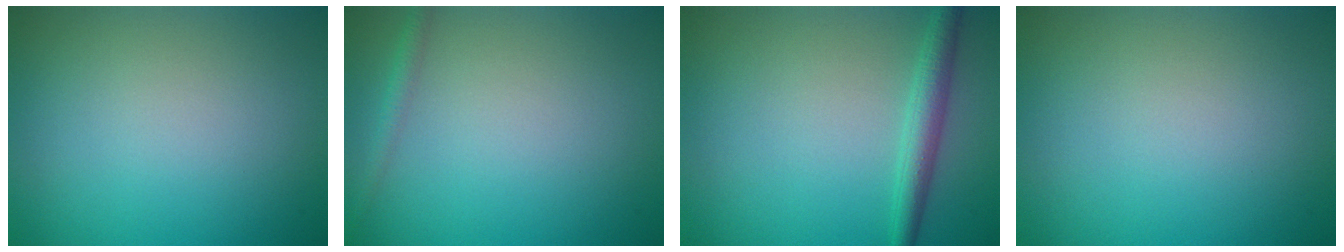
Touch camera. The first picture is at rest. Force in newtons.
{"total": 1.1, "press": 1.1, "slide": 0.1}
{"total": 2.5, "press": 2.5, "slide": 0.1}
{"total": 0.0}